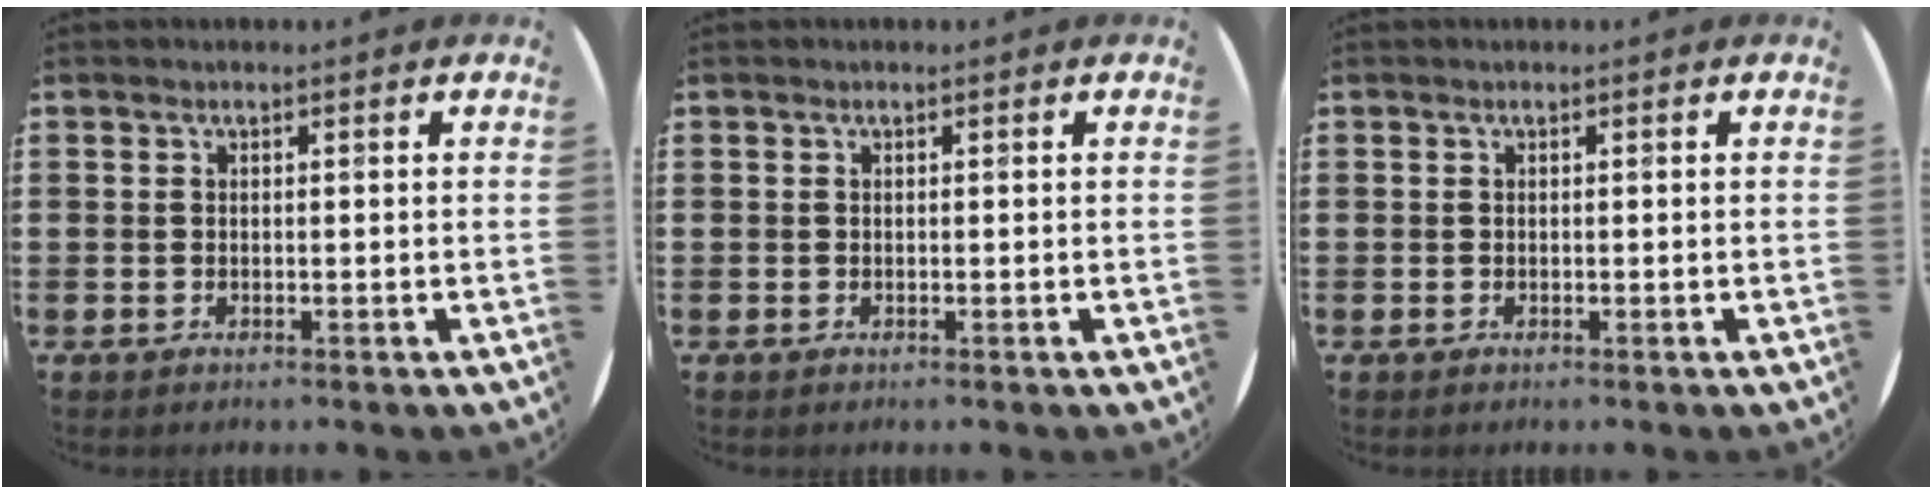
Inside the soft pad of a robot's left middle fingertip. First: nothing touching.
{"total": 0.0}
{"total": 0.0}